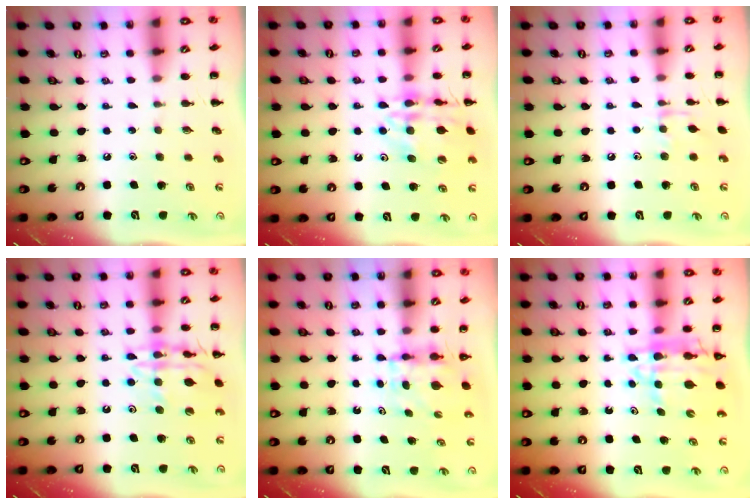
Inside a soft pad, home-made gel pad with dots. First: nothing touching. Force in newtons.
{"total": 15.8, "press": 15.7, "slide": 2.0}
{"total": 6.8, "press": 6.6, "slide": 1.3}
{"total": 13.8, "press": 13.8, "slide": 1.4}
{"total": 3.9, "press": 3.9, "slide": 0.3}
{"total": 8.5, "press": 8.0, "slide": 2.9}